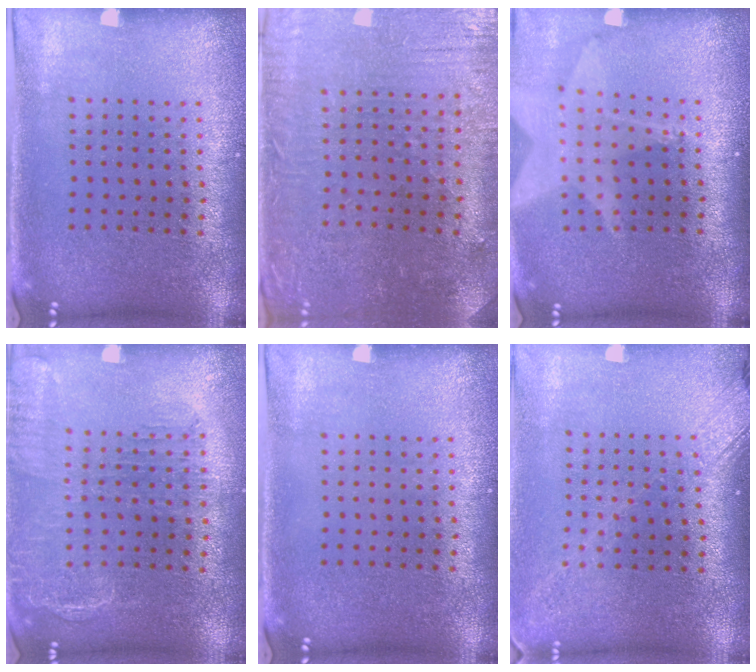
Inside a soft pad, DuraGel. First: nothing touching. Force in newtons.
{"total": 1.0, "press": 0.9, "slide": 0.4}
{"total": 2.0, "press": 1.6, "slide": 1.3}
{"total": 1.7, "press": 1.4, "slide": 0.8}
{"total": 0.0}
{"total": 2.1, "press": 1.6, "slide": 1.4}